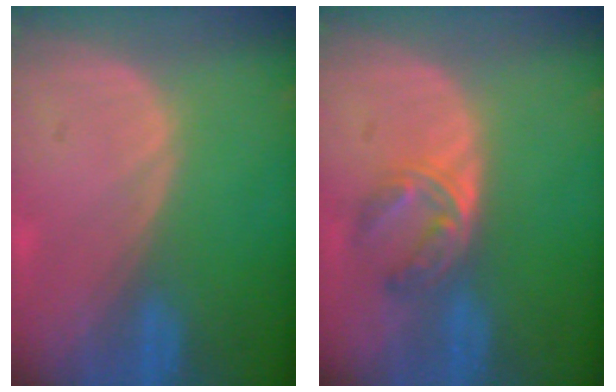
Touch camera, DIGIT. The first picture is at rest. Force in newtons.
{"total": 5.7, "press": 4.7, "slide": 3.3}